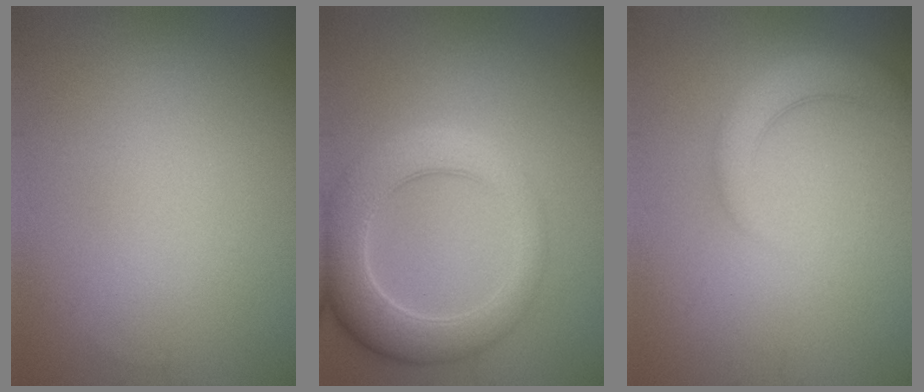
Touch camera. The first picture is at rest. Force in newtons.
{"total": 5.9, "press": 5.9, "slide": 0.3}
{"total": 2.8, "press": 2.8, "slide": 0.3}